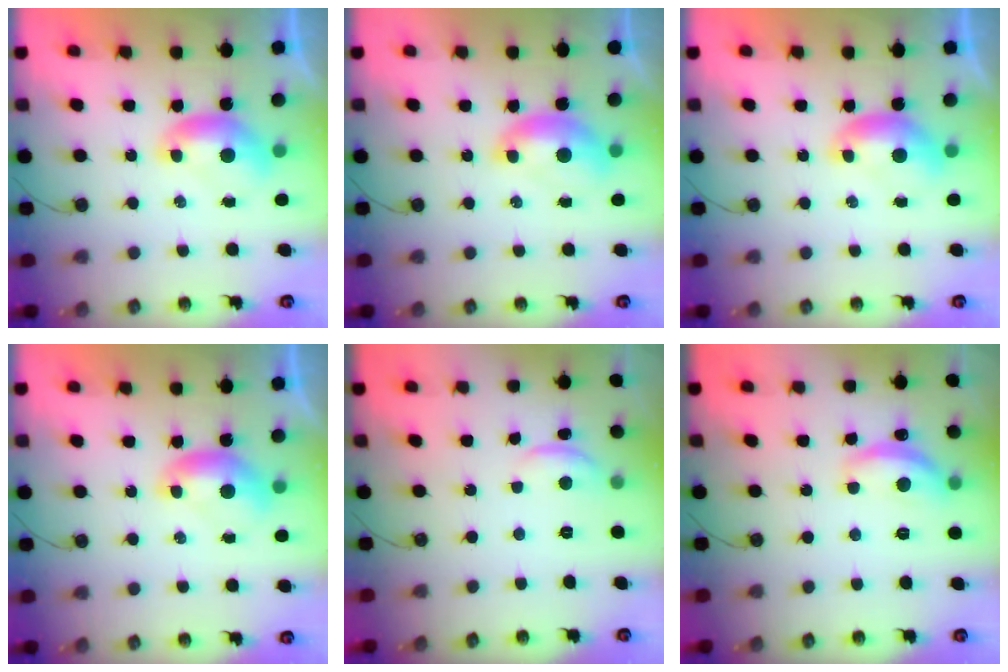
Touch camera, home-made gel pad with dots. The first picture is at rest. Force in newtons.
{"total": 1.5, "press": 1.4, "slide": 0.6}
{"total": 0.0}
{"total": 0.0}
{"total": 1.2, "press": 1.1, "slide": 0.6}
{"total": 8.1, "press": 8.0, "slide": 0.6}